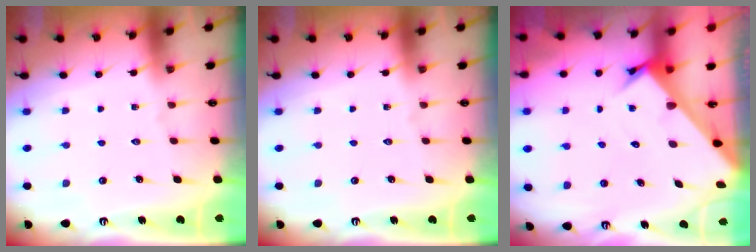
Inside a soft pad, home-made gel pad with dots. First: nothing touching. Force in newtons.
{"total": 0.0}
{"total": 2.8, "press": 2.8, "slide": 0.2}